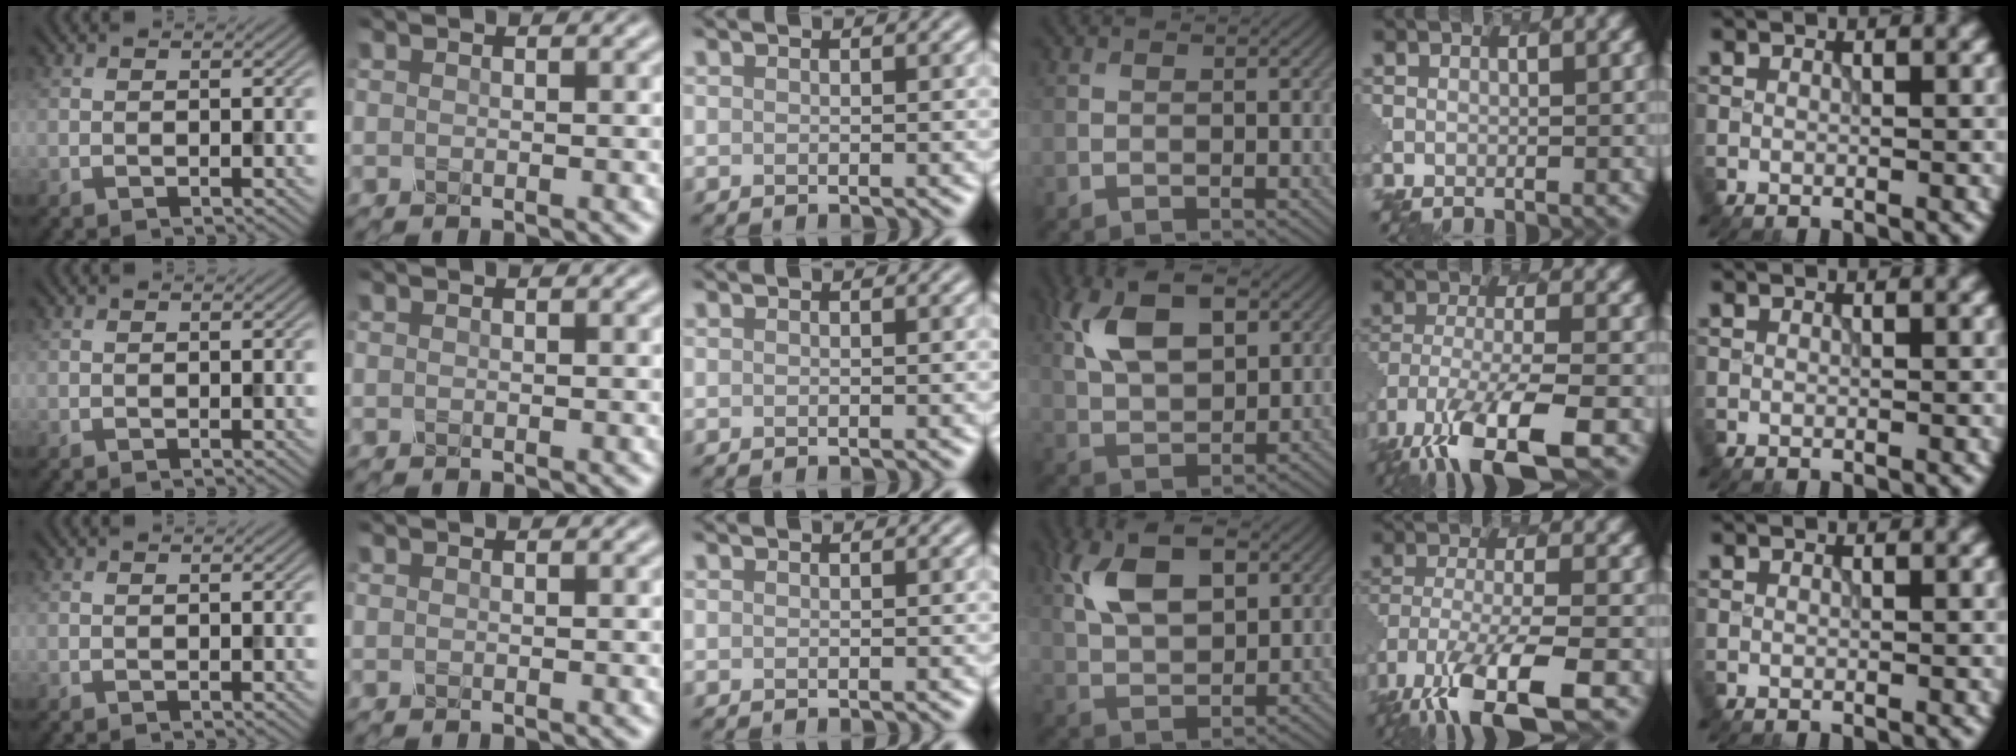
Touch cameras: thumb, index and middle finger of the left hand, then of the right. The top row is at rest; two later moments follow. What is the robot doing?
{"motion": "insert", "object": "pen bag"}